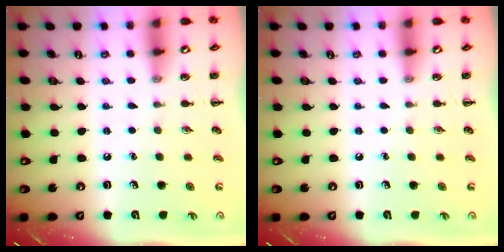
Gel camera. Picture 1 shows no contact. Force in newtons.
{"total": 0.0}